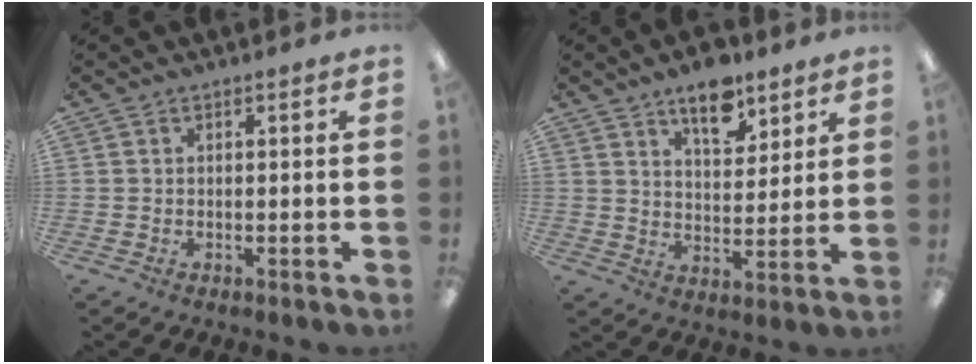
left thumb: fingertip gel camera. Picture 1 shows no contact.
{"total": 10.0, "force": [7.2, 4.6, 5.2], "torque": [-0.065, -0.040, 0.122]}